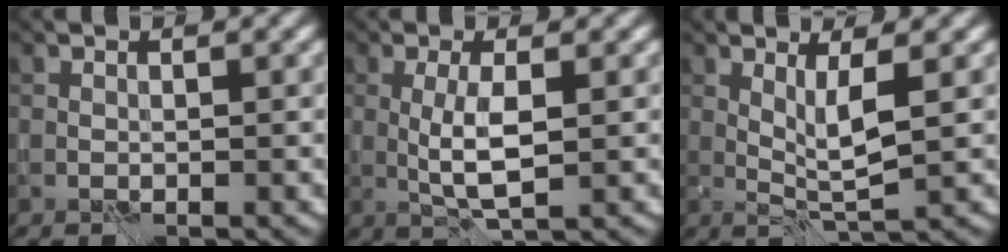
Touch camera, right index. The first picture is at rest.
{"total": 3.3, "force": [-0.2, 0.7, 3.2], "torque": [-0.069, 0.001, -0.003]}
{"total": 2.7, "force": [0.5, 0.1, 2.6], "torque": [-0.052, -0.011, 0.015]}